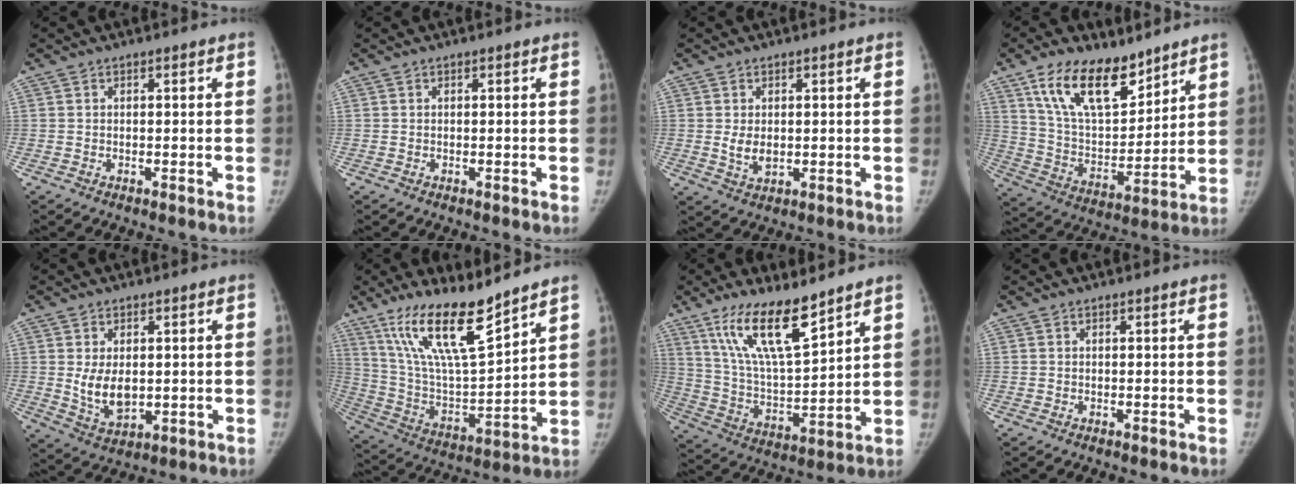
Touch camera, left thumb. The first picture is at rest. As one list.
[{"total": 0.0}, {"total": 3.9, "force": [0.2, 2.6, 3.0], "torque": [-0.045, -0.009, 0.012]}, {"total": 17.7, "force": [11.7, 8.4, 10.2], "torque": [-0.136, -0.064, 0.223]}, {"total": 7.3, "force": [0.5, 4.6, 5.6], "torque": [-0.084, -0.017, 0.025]}, {"total": 18.4, "force": [13.0, 4.2, 12.4], "torque": [-0.202, -0.069, 0.252]}, {"total": 15.5, "force": [10.5, 4.0, 10.7], "torque": [-0.176, -0.062, 0.209]}, {"total": 0.0}]